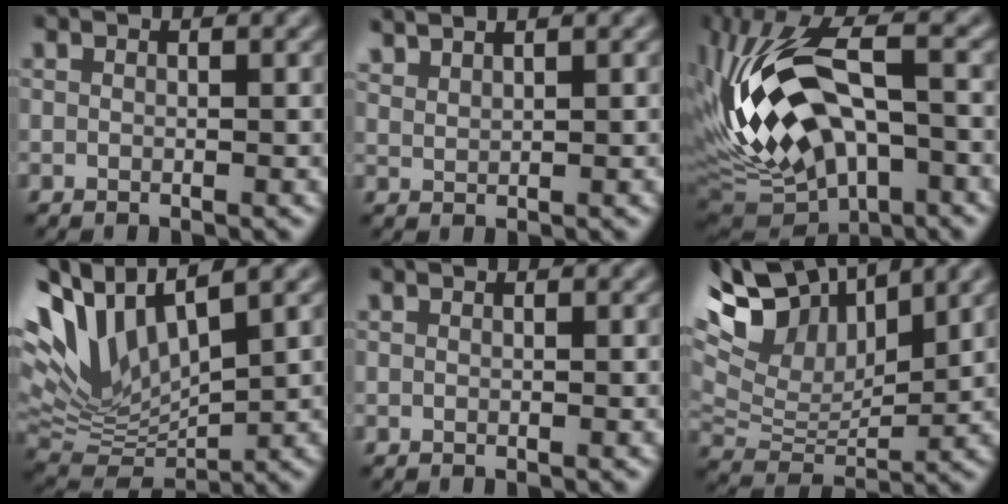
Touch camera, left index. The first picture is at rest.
{"total": 2.2, "force": [2.1, 0.3, 0.6], "torque": [-0.002, 0.003, 0.035]}
{"total": 14.7, "force": [-0.9, 7.2, 12.7], "torque": [-0.253, 0.020, -0.020]}
{"total": 10.3, "force": [4.6, 4.5, 8.0], "torque": [-0.185, 0.005, 0.091]}
{"total": 0.0}
{"total": 11.0, "force": [7.4, 4.5, 6.7], "torque": [-0.151, 0.027, 0.123]}